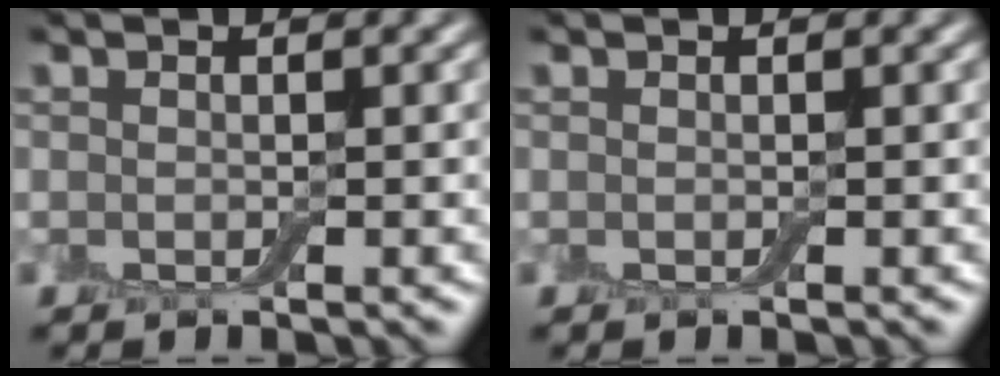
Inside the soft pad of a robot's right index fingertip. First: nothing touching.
{"total": 0.0}